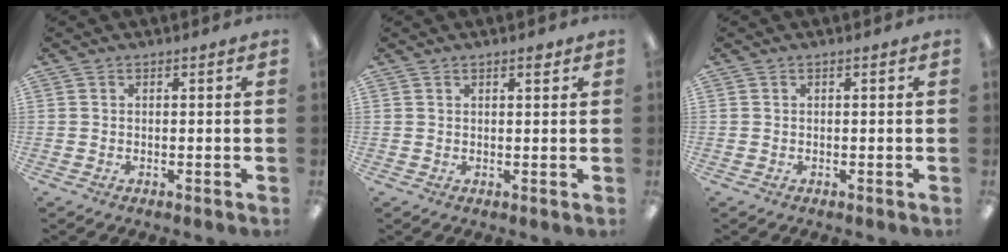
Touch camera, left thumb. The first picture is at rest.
{"total": 1.7, "force": [1.3, 0.5, 1.1], "torque": [-0.014, -0.002, 0.020]}
{"total": 0.0}